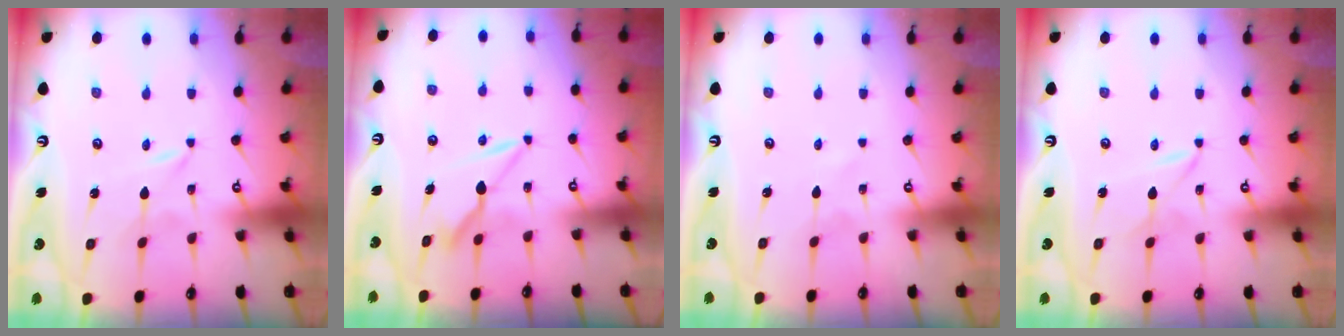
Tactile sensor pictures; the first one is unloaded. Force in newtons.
{"total": 7.3, "press": 7.3, "slide": 0.6}
{"total": 0.0}
{"total": 2.1, "press": 2.1, "slide": 0.4}